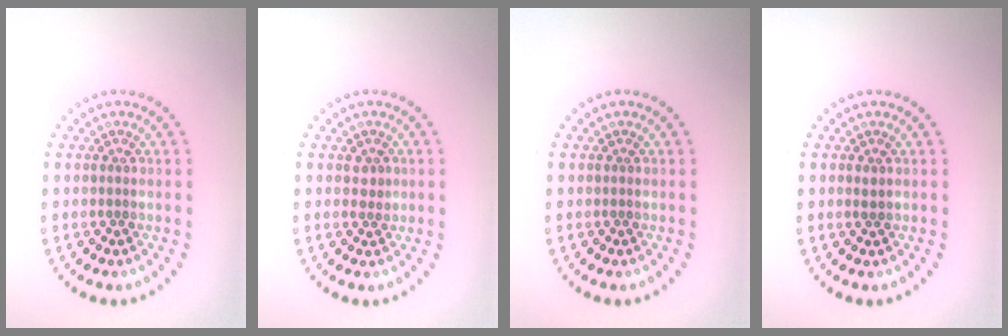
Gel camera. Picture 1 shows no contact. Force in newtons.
{"total": 1.1, "press": 1.0, "slide": 0.4}
{"total": 0.0}
{"total": 0.7, "press": 0.6, "slide": 0.1}